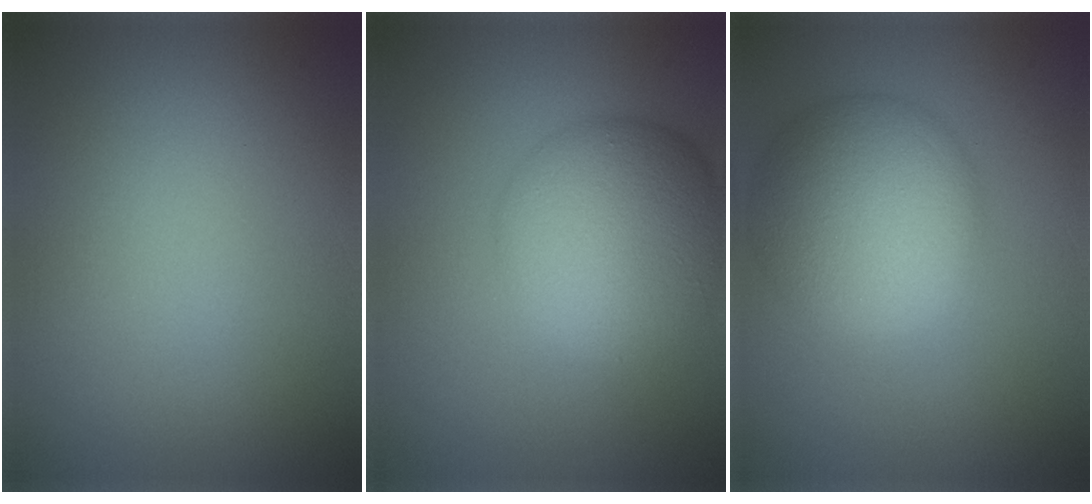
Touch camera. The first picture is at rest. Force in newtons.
{"total": 8.6, "press": 8.6, "slide": 0.1}
{"total": 8.5, "press": 8.5, "slide": 0.3}